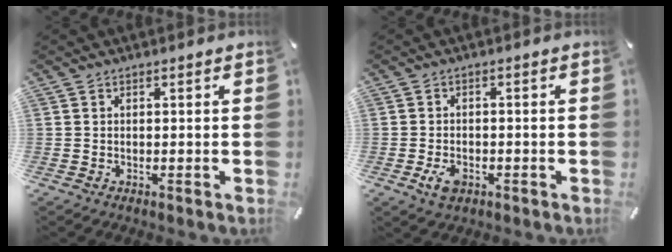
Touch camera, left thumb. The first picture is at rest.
{"total": 3.7, "force": [-1.8, 2.4, 2.3], "torque": [-0.062, 0.001, -0.035]}